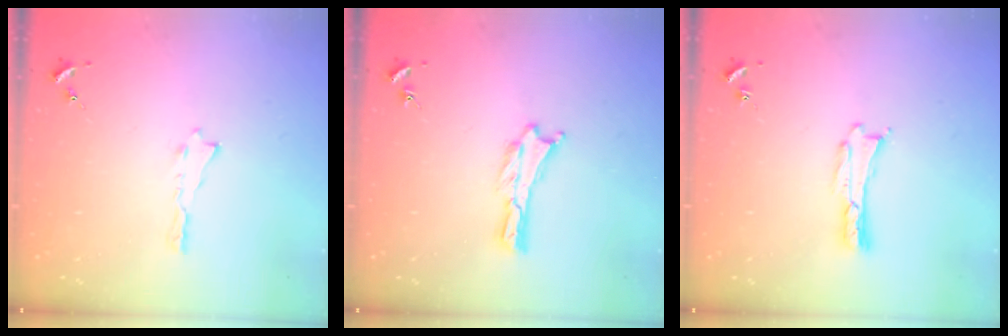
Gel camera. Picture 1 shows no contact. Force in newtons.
{"total": 0.0}
{"total": 0.0}